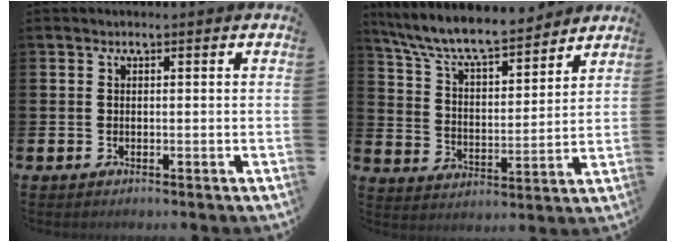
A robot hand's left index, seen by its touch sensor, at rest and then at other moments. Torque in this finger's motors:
{"motor_torque": [0.98, -1.16, 0.93, 0.21]}